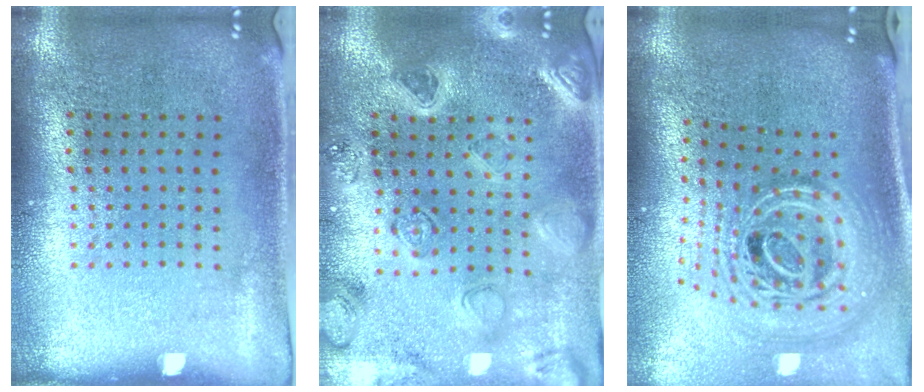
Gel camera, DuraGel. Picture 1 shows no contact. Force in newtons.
{"total": 2.2, "press": 2.2, "slide": 0.4}
{"total": 3.0, "press": 2.0, "slide": 2.2}